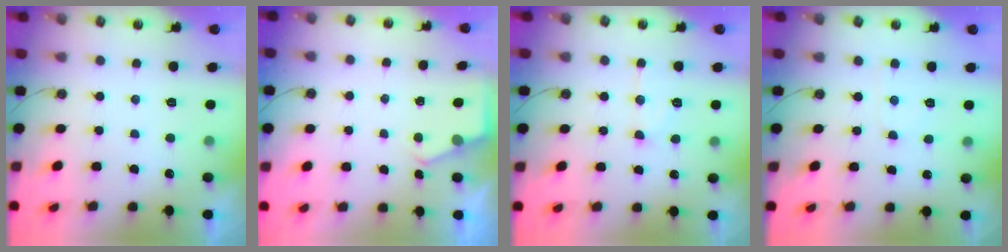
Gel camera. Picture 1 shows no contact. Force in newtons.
{"total": 2.3, "press": 2.3, "slide": 0.3}
{"total": 10.0, "press": 10.0, "slide": 0.8}
{"total": 2.5, "press": 2.5, "slide": 0.4}